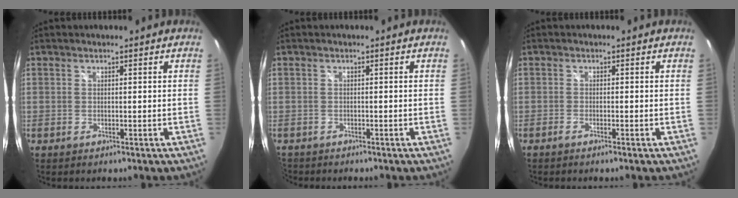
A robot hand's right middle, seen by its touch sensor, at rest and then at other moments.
{"total": 2.0, "force": [-1.7, 1.0, -0.1], "torque": [-0.005, 0.000, -0.031]}
{"total": 1.1, "force": [-1.0, -0.1, 0.6], "torque": [-0.016, -0.001, -0.021]}